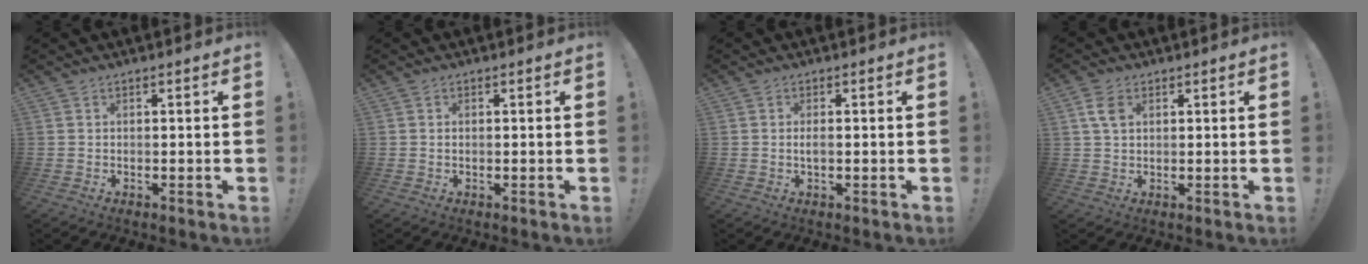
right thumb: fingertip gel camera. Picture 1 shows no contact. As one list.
[{"total": 0.5, "force": [0.2, 0.4, 0.3], "torque": [-0.011, 0.004, 0.004]}, {"total": 1.5, "force": [-0.4, 0.5, 1.4], "torque": [-0.020, -0.001, -0.008]}, {"total": 7.0, "force": [2.3, 5.0, 4.2], "torque": [-0.063, 0.005, 0.046]}]